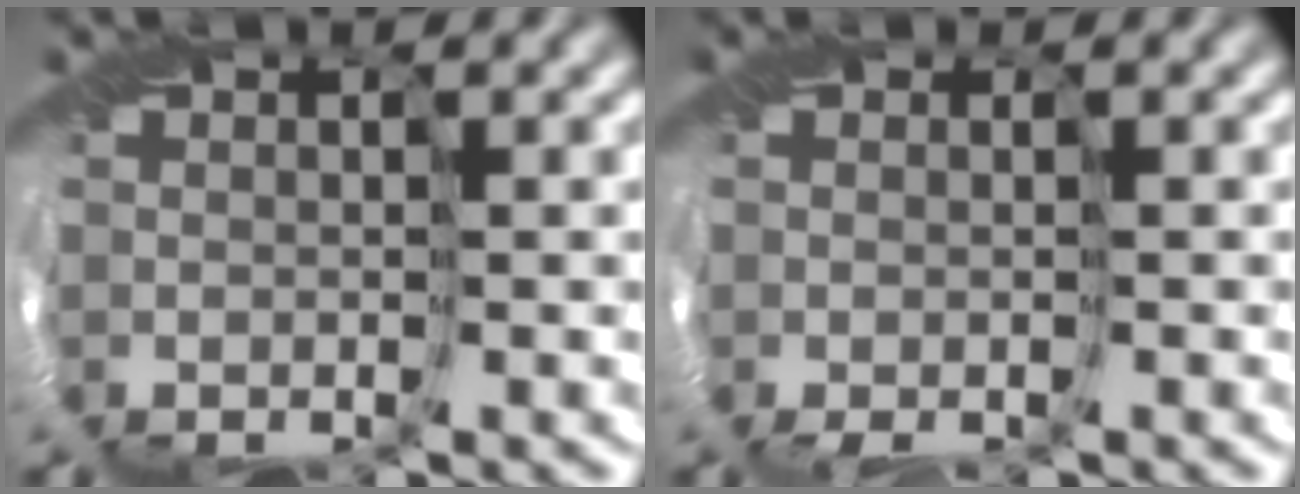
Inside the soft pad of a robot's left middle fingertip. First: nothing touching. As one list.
[{"total": 2.5, "force": [-2.4, -0.4, -0.6], "torque": [-0.006, -0.025, -0.019]}]